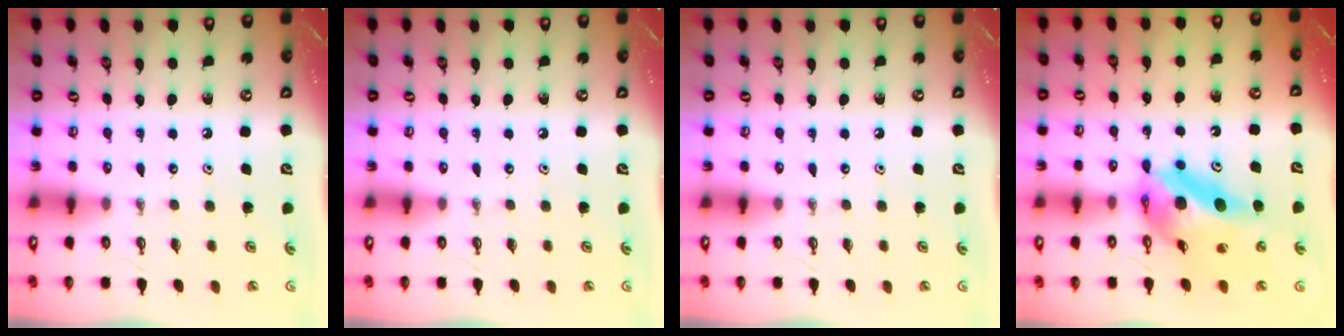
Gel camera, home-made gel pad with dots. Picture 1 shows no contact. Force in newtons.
{"total": 0.0}
{"total": 0.0}
{"total": 16.0, "press": 15.9, "slide": 1.7}